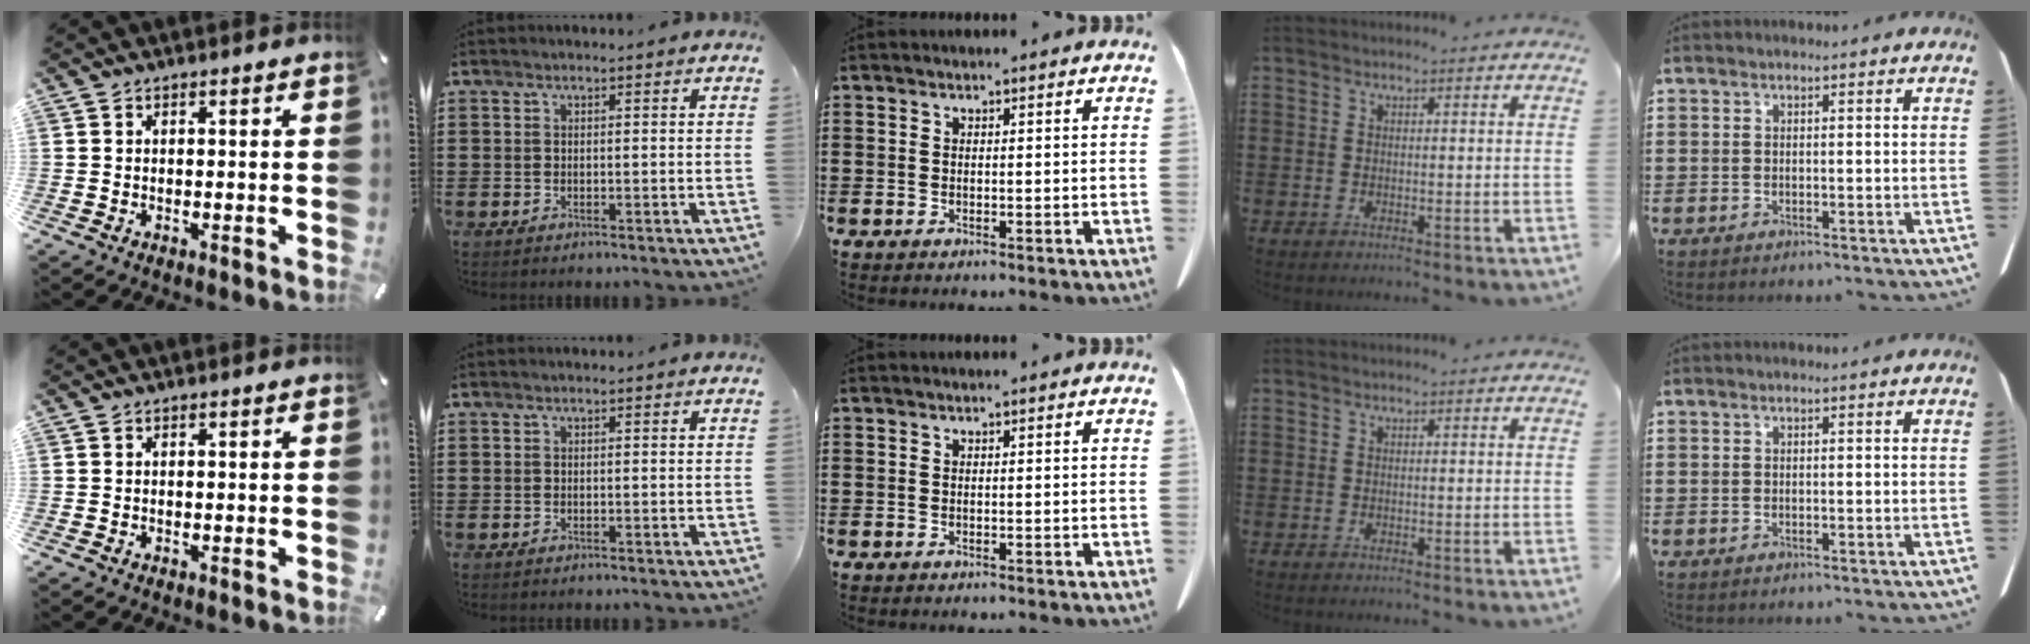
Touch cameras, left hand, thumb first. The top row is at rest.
{}